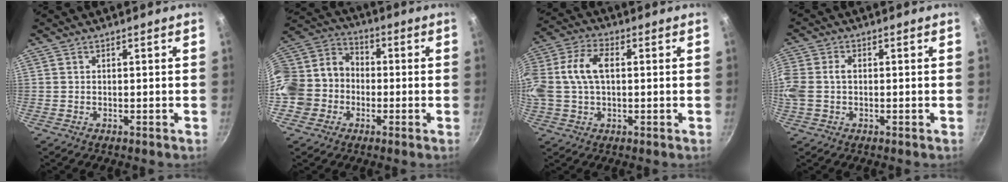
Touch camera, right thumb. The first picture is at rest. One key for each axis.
{"total": 16.1, "fx": -3.5, "fy": 14.0, "fz": 7.3, "tx": -0.128, "ty": 0.054, "tz": -0.074}
{"total": 12.9, "fx": 1.4, "fy": 8.0, "fz": 10.1, "tx": -0.208, "ty": 0.023, "tz": 0.015}
{"total": 6.8, "fx": 0.0, "fy": 4.7, "fz": 4.9, "tx": -0.110, "ty": 0.009, "tz": -0.007}